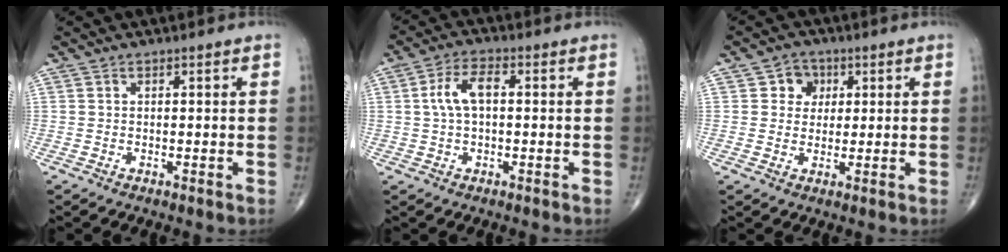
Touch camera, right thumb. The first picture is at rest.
{"total": 6.0, "force": [0.6, 3.0, 5.2], "torque": [-0.108, 0.018, 0.006]}
{"total": 4.5, "force": [1.3, 4.0, 1.4], "torque": [0.008, 0.002, 0.015]}